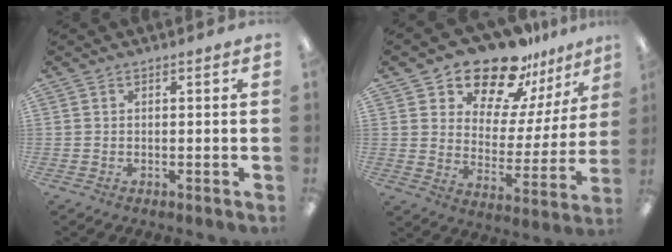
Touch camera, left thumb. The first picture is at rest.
{"total": 17.5, "force": [14.8, 7.4, 5.5], "torque": [-0.099, -0.120, 0.264]}